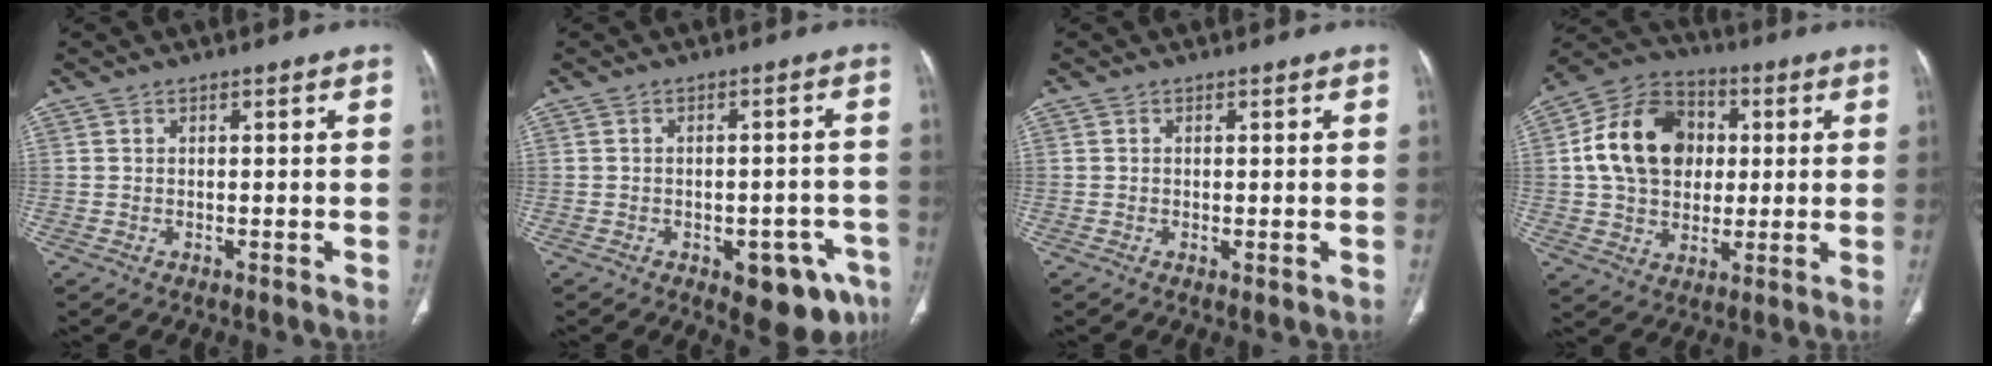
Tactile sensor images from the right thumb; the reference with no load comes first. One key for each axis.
{"total": 10.5, "fx": -5.6, "fy": 5.1, "fz": 7.3, "tx": -0.057, "ty": 0.025, "tz": -0.065}
{"total": 0.9, "fx": -0.2, "fy": 0.4, "fz": 0.8, "tx": -0.016, "ty": -0.004, "tz": -0.002}
{"total": 17.2, "fx": 2.3, "fy": 13.3, "fz": 10.7, "tx": -0.162, "ty": 0.017, "tz": 0.037}